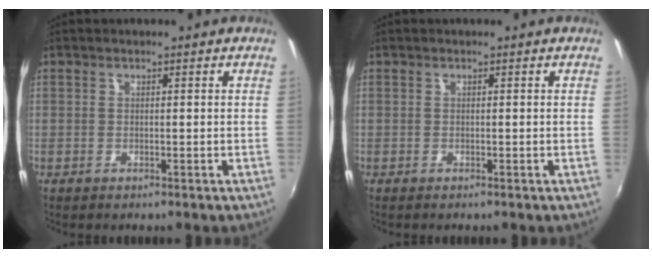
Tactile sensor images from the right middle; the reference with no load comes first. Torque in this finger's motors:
{"motor_torque": [-0.23, 0.09, -0.02, 0.01]}